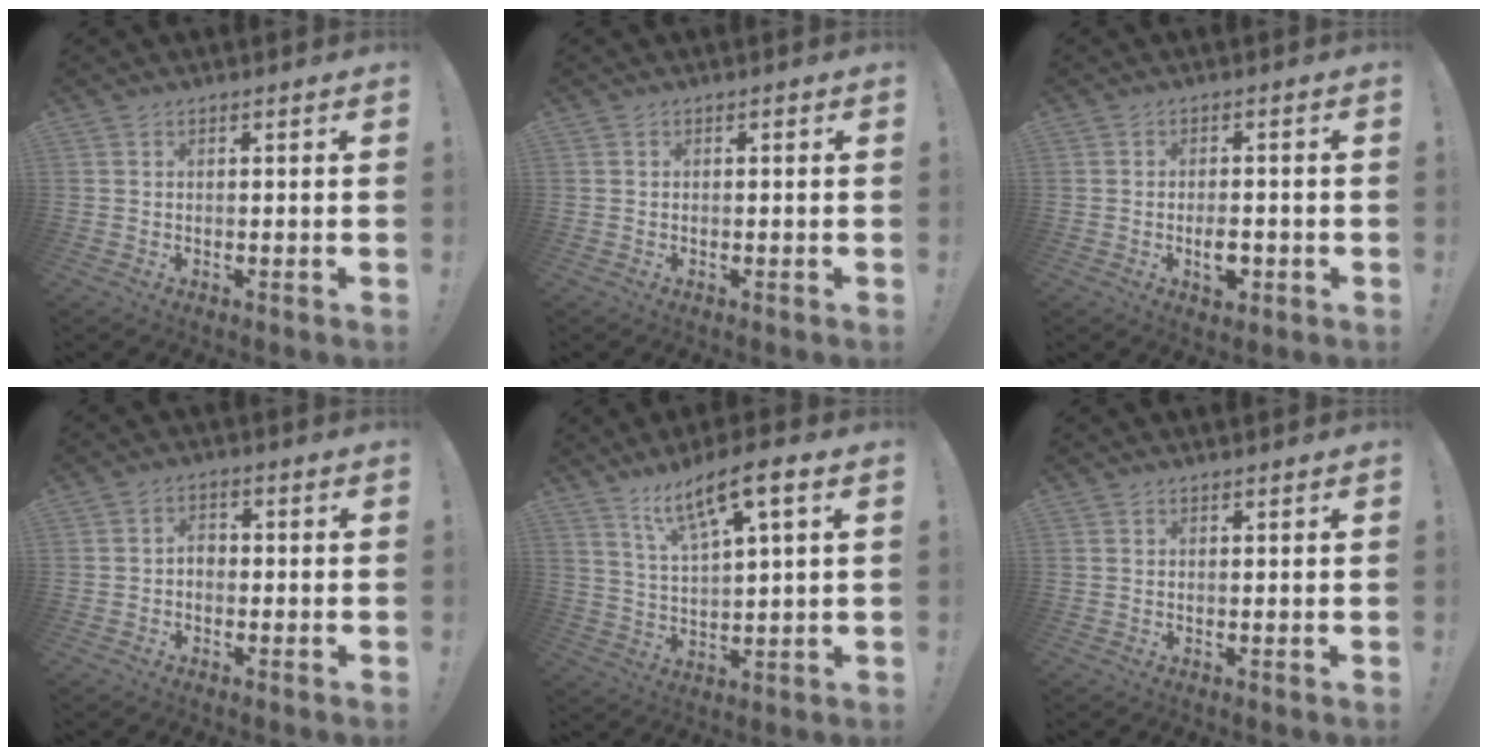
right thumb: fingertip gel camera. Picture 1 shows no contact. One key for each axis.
{"total": 0.0}
{"total": 4.9, "fx": -1.8, "fy": 2.6, "fz": 3.8, "tx": -0.049, "ty": 0.009, "tz": -0.028}
{"total": 2.8, "fx": -1.1, "fy": 1.9, "fz": 1.7, "tx": -0.035, "ty": 0.011, "tz": -0.020}
{"total": 11.1, "fx": 6.8, "fy": 2.3, "fz": 8.5, "tx": -0.141, "ty": -0.030, "tz": 0.112}
{"total": 0.6, "fx": 0.6, "fy": 0.0, "fz": -0.2, "tx": 0.013, "ty": -0.004, "tz": 0.010}